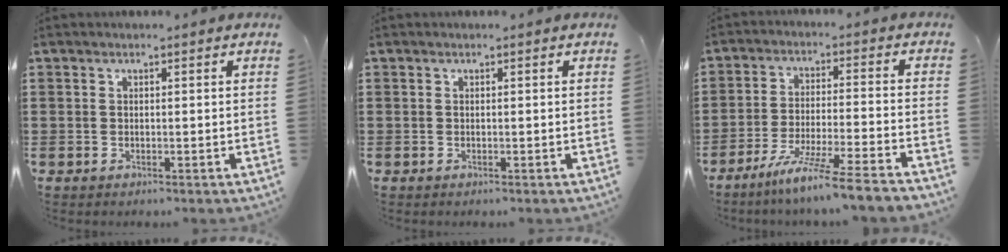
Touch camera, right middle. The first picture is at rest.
{"total": 0.0}
{"total": 8.4, "force": [-7.1, -1.1, 4.5], "torque": [-0.086, -0.015, -0.137]}